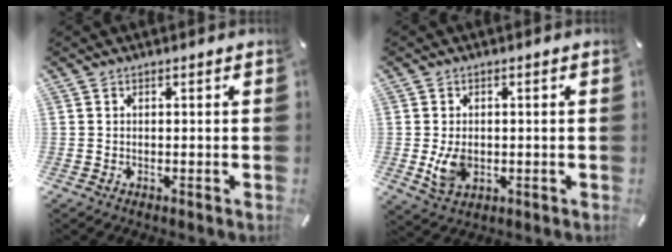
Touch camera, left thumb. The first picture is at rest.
{"total": 6.2, "force": [-0.6, 4.4, 4.3], "torque": [-0.091, -0.010, -0.014]}